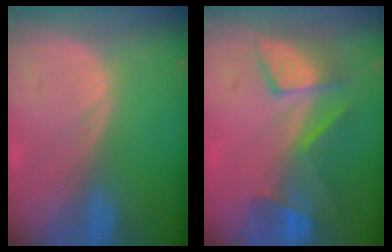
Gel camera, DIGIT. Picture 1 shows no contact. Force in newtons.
{"total": 7.5, "press": 7.4, "slide": 1.3}